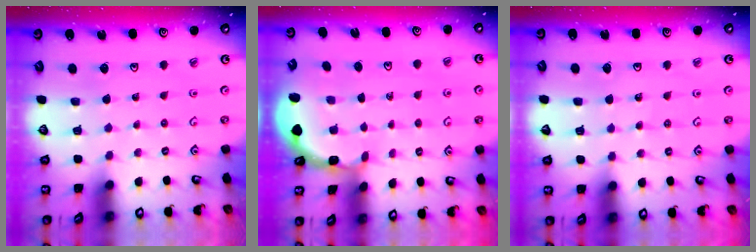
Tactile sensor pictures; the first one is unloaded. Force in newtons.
{"total": 2.1, "press": 2.1, "slide": 0.2}
{"total": 2.9, "press": 2.8, "slide": 0.3}